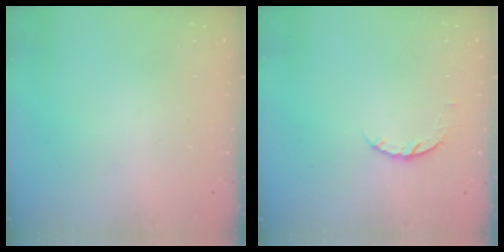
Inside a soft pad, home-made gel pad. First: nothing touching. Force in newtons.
{"total": 4.1, "press": 4.1, "slide": 0.6}